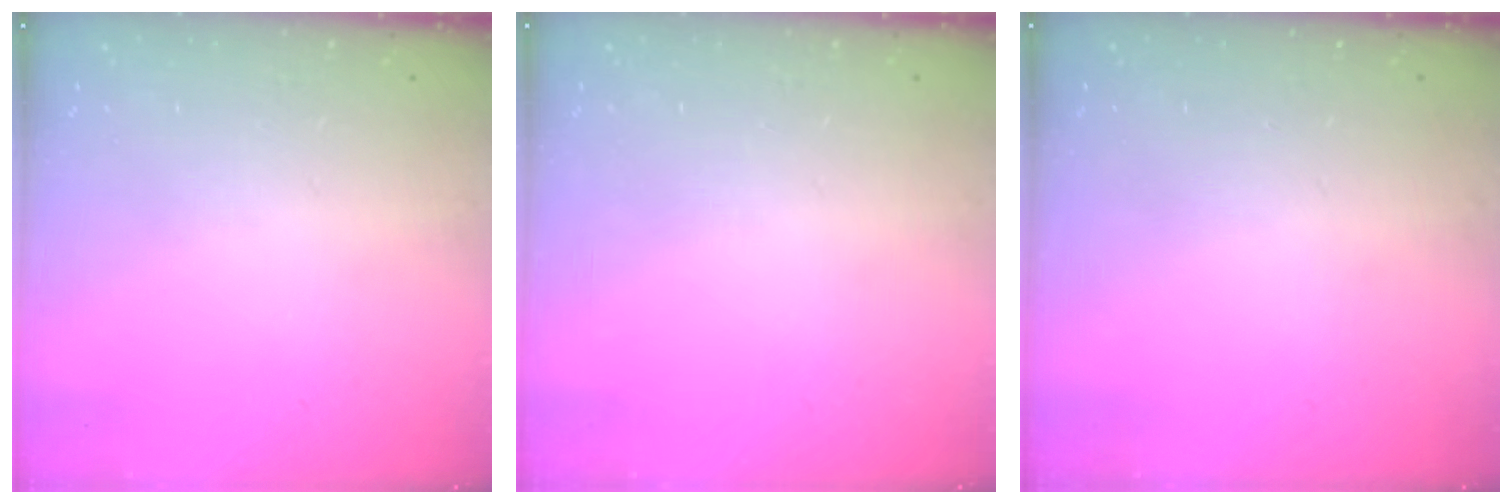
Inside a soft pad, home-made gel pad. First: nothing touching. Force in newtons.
{"total": 0.0}
{"total": 0.0}